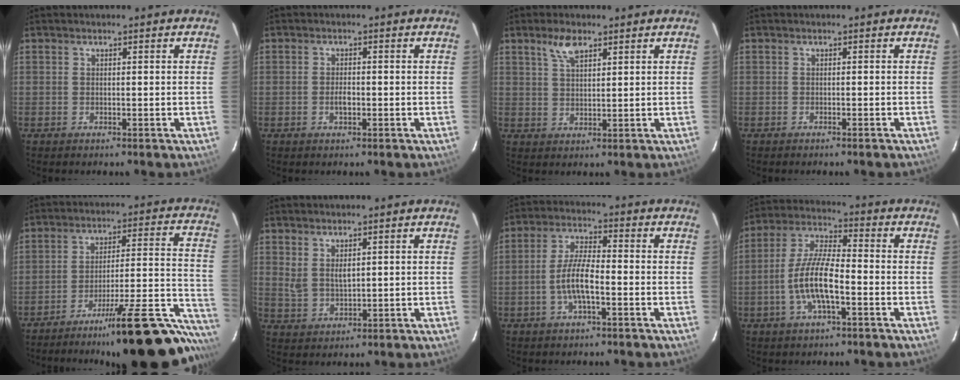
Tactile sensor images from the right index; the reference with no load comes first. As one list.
[{"total": 1.9, "force": [-0.5, 1.0, 1.5], "torque": [-0.029, 0.002, -0.009]}, {"total": 4.3, "force": [2.8, 1.7, 2.7], "torque": [-0.052, 0.007, 0.054]}, {"total": 0.8, "force": [-0.7, -0.1, 0.3], "torque": [-0.006, 0.001, -0.013]}, {"total": 26.2, "force": [-21.2, 3.4, 15.1], "torque": [-0.175, -0.005, -0.300]}, {"total": 3.8, "force": [2.0, 1.7, 2.7], "torque": [-0.049, -0.007, 0.043]}, {"total": 6.9, "force": [-2.3, 1.7, 6.3], "torque": [-0.130, 0.006, -0.044]}, {"total": 10.6, "force": [-3.5, 2.8, 9.6], "torque": [-0.202, 0.004, -0.067]}]